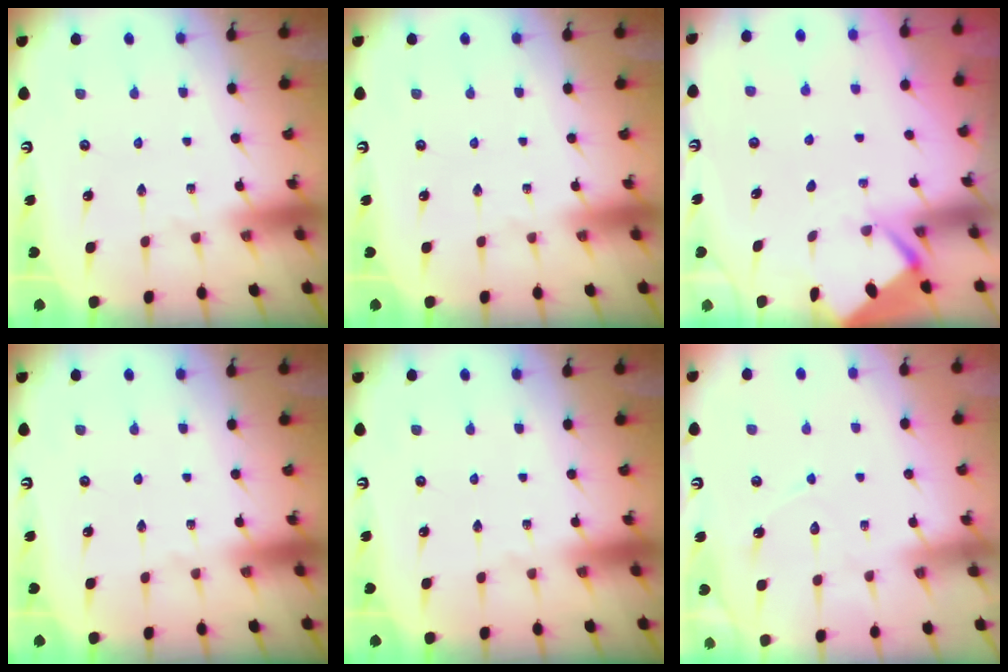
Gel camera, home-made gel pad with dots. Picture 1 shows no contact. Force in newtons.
{"total": 0.0}
{"total": 2.9, "press": 2.8, "slide": 0.3}
{"total": 0.0}
{"total": 0.0}
{"total": 6.1, "press": 6.1, "slide": 0.5}